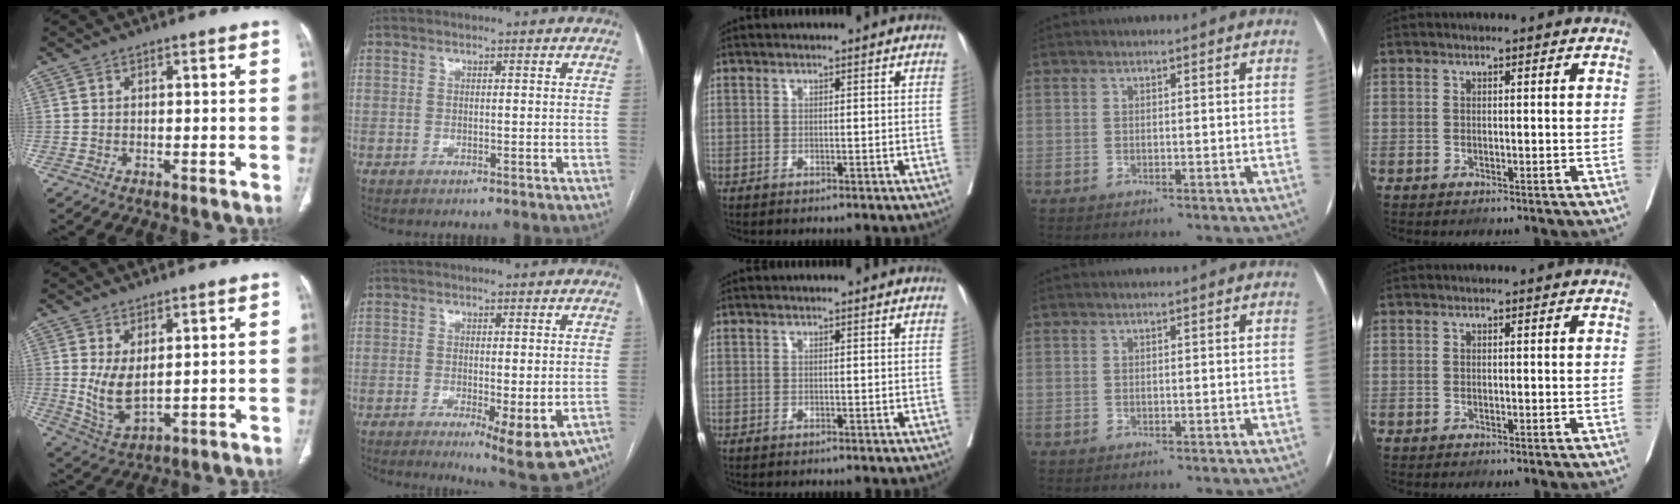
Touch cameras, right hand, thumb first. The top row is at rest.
{"thumb": {"total": 7.5, "force": [1.3, 3.9, 6.3], "torque": [-0.121, -0.018, 0.044]}, "index": {"total": 10.3, "force": [-5.3, 3.0, 8.3], "torque": [-0.086, -0.014, -0.073]}}